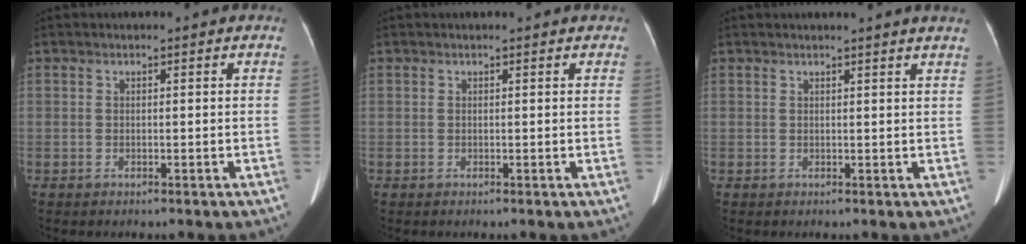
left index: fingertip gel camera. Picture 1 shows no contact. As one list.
[{"total": 1.6, "force": [1.5, 0.4, 0.5], "torque": [-0.012, 0.007, 0.006]}, {"total": 3.4, "force": [3.1, -0.7, 1.3], "torque": [-0.017, 0.000, 0.026]}]